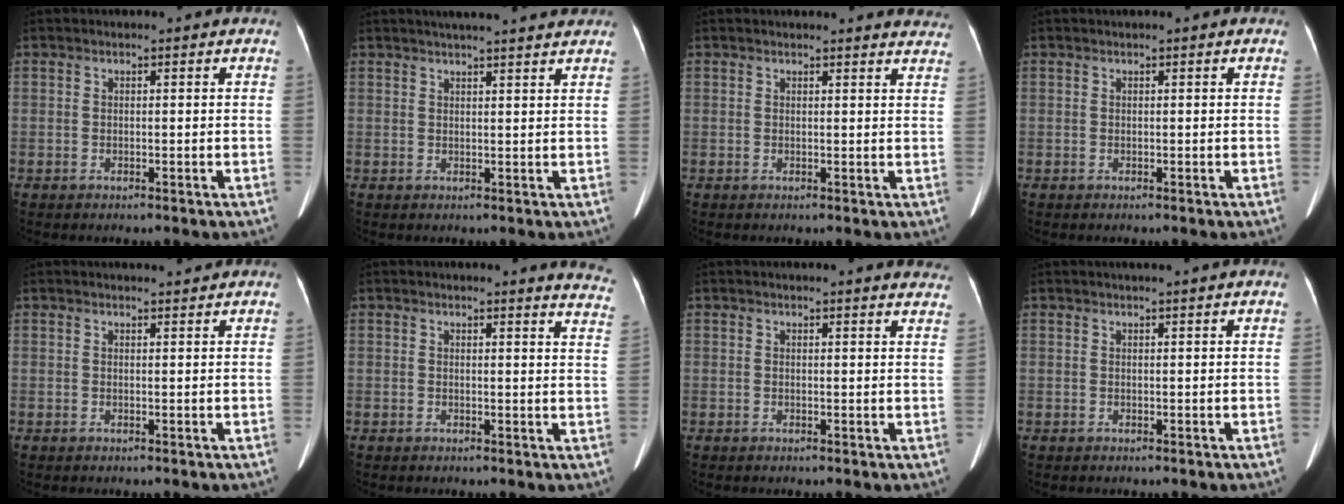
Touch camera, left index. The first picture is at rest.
{"total": 9.9, "force": [8.8, 0.3, 4.5], "torque": [-0.062, 0.023, 0.102]}
{"total": 8.1, "force": [7.9, 1.2, 1.2], "torque": [0.010, -0.006, 0.059]}
{"total": 0.0}
{"total": 1.3, "force": [1.3, -0.2, 0.1], "torque": [-0.003, -0.001, 0.023]}
{"total": 7.2, "force": [7.1, -0.1, 1.1], "torque": [0.004, -0.063, 0.043]}
{"total": 8.6, "force": [8.3, 0.6, 2.2], "torque": [-0.011, -0.018, 0.066]}
{"total": 1.9, "force": [1.5, -0.5, 1.0], "torque": [-0.011, 0.009, 0.028]}